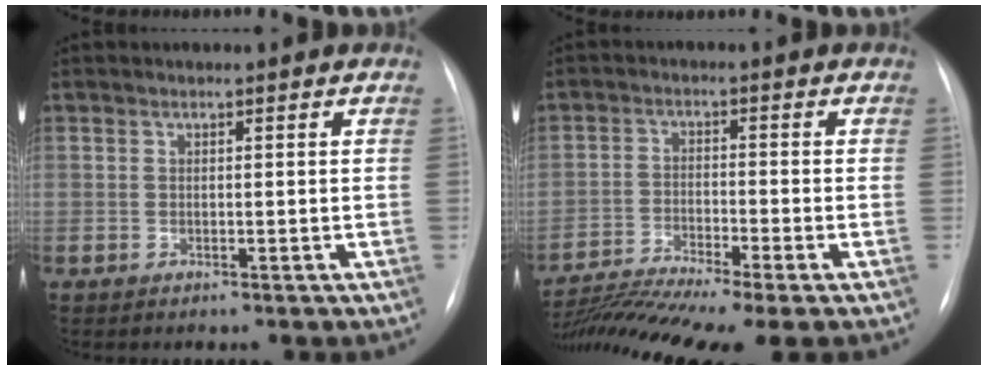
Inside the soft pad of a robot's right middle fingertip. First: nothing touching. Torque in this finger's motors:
{"motor_torque": [1.09, -1.05, 0.32, 0.09]}